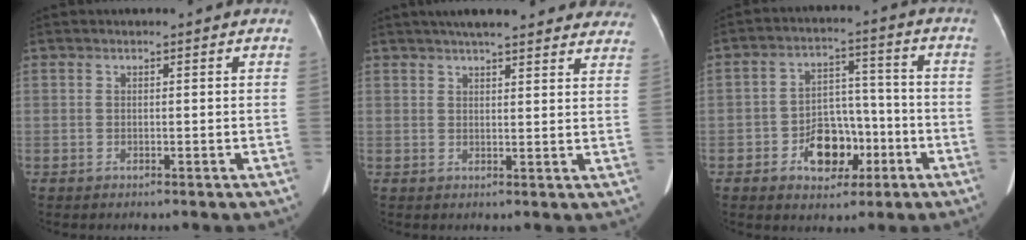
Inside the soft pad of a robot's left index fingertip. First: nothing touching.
{"total": 21.8, "force": [19.4, 4.0, 9.2], "torque": [-0.120, 0.011, 0.227]}
{"total": 8.8, "force": [-3.7, 5.8, 5.6], "torque": [-0.098, 0.026, -0.053]}